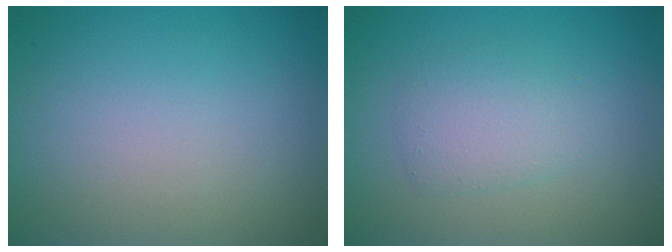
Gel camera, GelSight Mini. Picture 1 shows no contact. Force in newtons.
{"total": 2.4, "press": 2.4, "slide": 0.1}